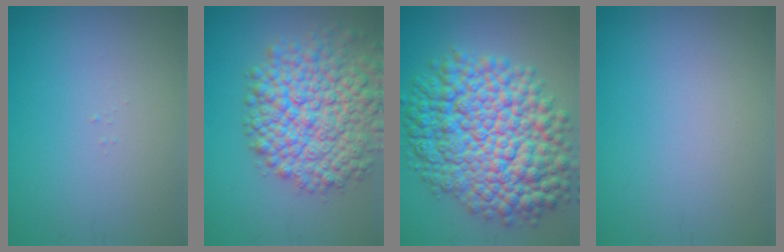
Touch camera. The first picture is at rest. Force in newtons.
{"total": 10.1, "press": 10.1, "slide": 0.5}
{"total": 14.1, "press": 14.1, "slide": 0.3}
{"total": 0.0}